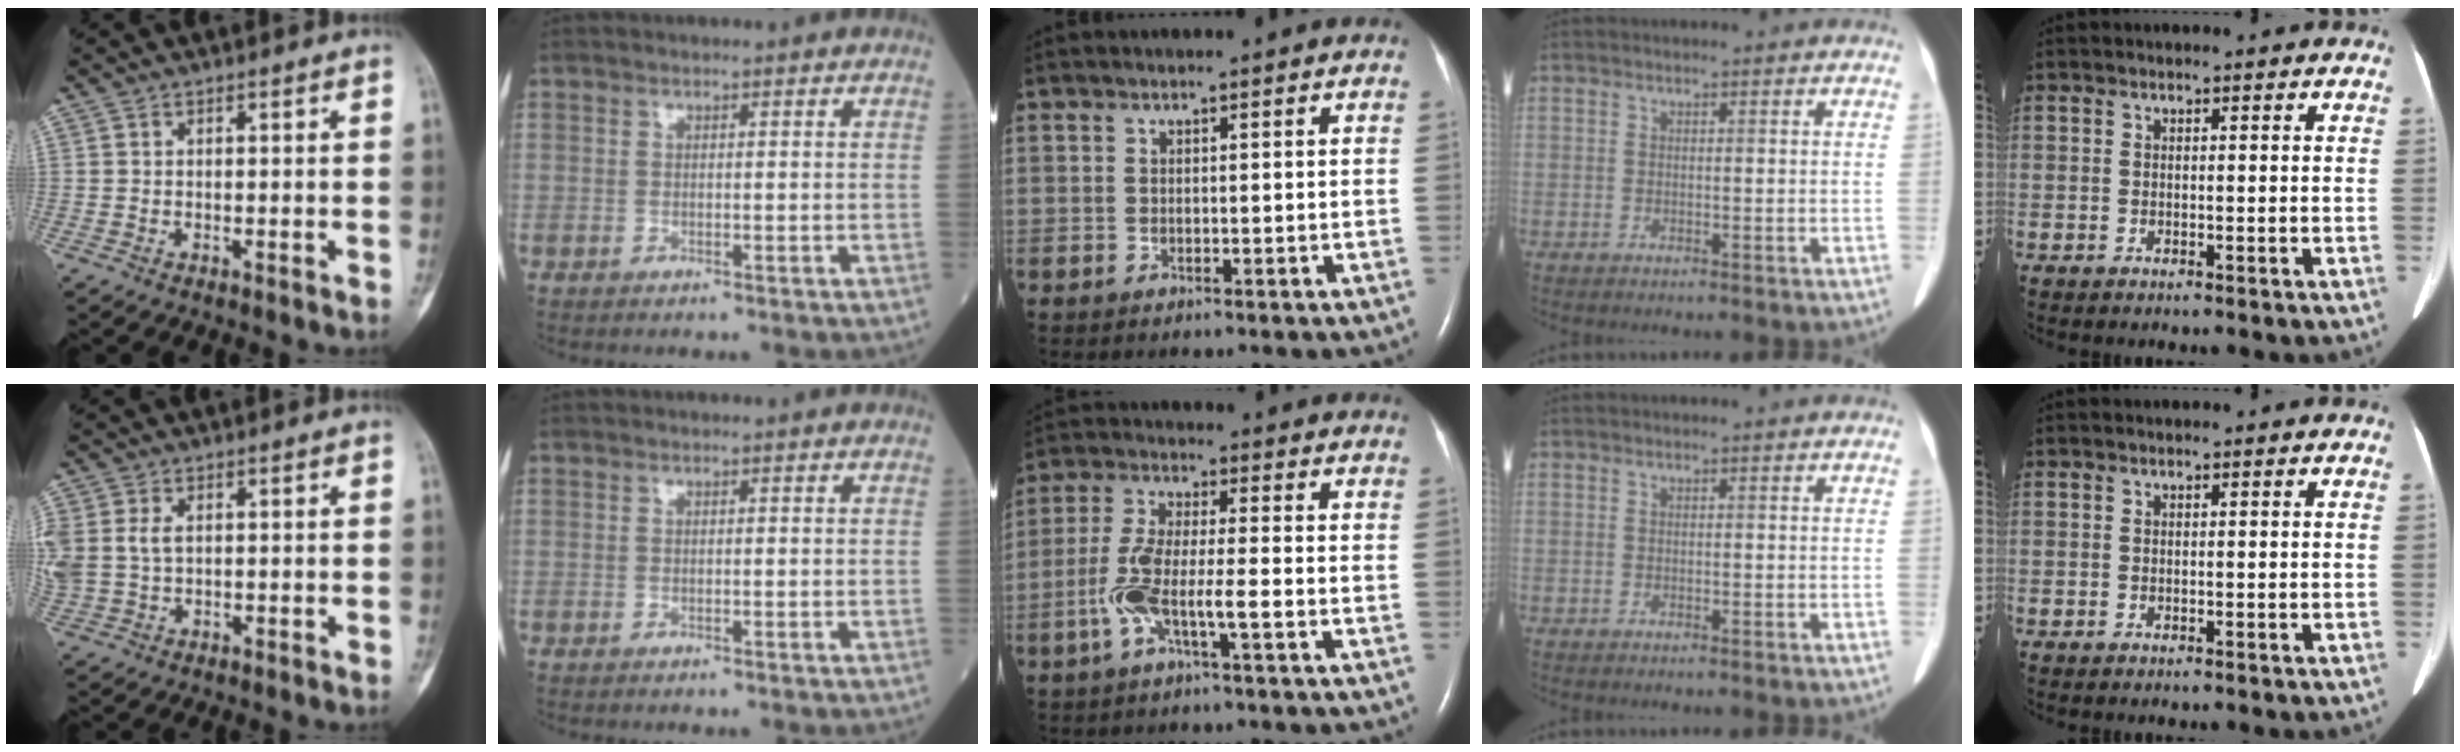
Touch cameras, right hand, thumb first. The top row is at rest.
{"thumb": {"total": 7.3, "force": [0.9, 5.1, 5.1], "torque": [-0.142, 0.007, 0.027]}, "middle": {"total": 7.6, "force": [-2.7, 0.6, 7.0], "torque": [-0.150, 0.007, -0.057]}}